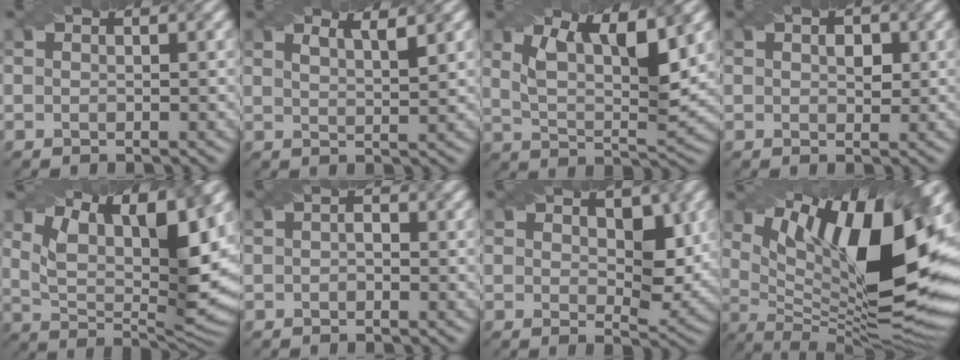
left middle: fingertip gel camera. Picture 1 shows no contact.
{"total": 2.6, "force": [1.7, 0.8, 1.8], "torque": [-0.014, 0.010, 0.017]}
{"total": 7.4, "force": [3.6, 2.4, 6.0], "torque": [-0.110, -0.003, 0.064]}
{"total": 1.8, "force": [0.5, 1.1, 1.3], "torque": [-0.015, -0.001, 0.010]}
{"total": 12.2, "force": [5.7, 4.3, 9.9], "torque": [-0.163, -0.004, 0.100]}
{"total": 0.9, "force": [-0.2, 0.5, 0.7], "torque": [-0.014, 0.001, -0.005]}
{"total": 4.2, "force": [1.2, 2.4, 3.2], "torque": [-0.046, -0.015, 0.024]}
{"total": 16.7, "force": [5.7, 5.4, 14.7], "torque": [-0.235, 0.000, 0.103]}